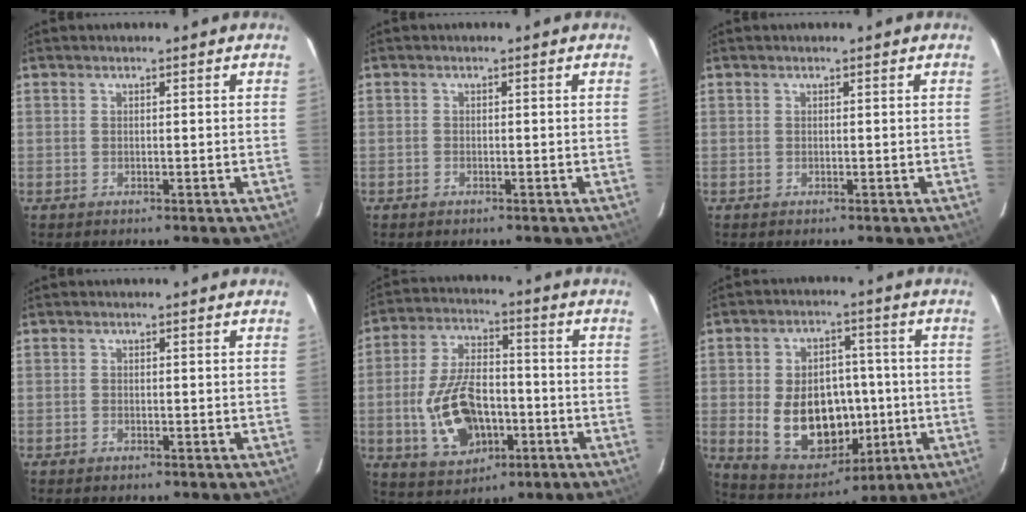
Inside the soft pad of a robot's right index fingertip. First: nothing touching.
{"total": 0.6, "force": [-0.5, 0.3, 0.2], "torque": [-0.003, 0.002, -0.009]}
{"total": 0.0}
{"total": 0.5, "force": [-0.5, 0.2, 0.1], "torque": [-0.002, 0.002, -0.009]}
{"total": 14.9, "force": [-4.1, 8.7, 11.4], "torque": [-0.238, 0.007, -0.056]}
{"total": 16.2, "force": [-2.2, 11.5, 11.2], "torque": [-0.227, 0.005, -0.006]}